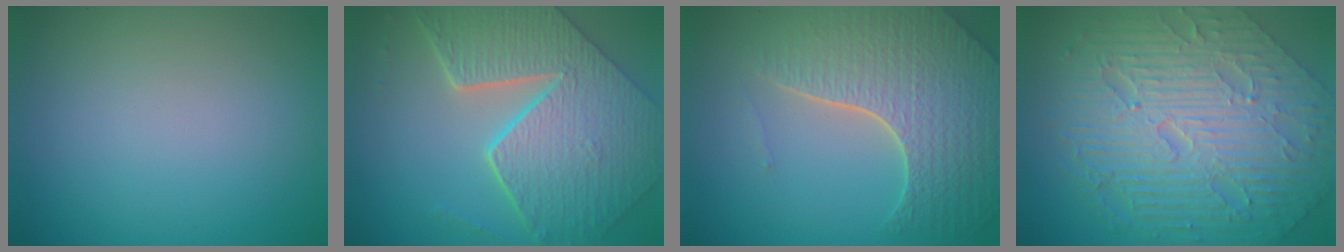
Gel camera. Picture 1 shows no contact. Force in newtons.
{"total": 9.4, "press": 6.7, "slide": 6.6}
{"total": 7.8, "press": 5.6, "slide": 5.5}
{"total": 11.2, "press": 7.5, "slide": 8.4}